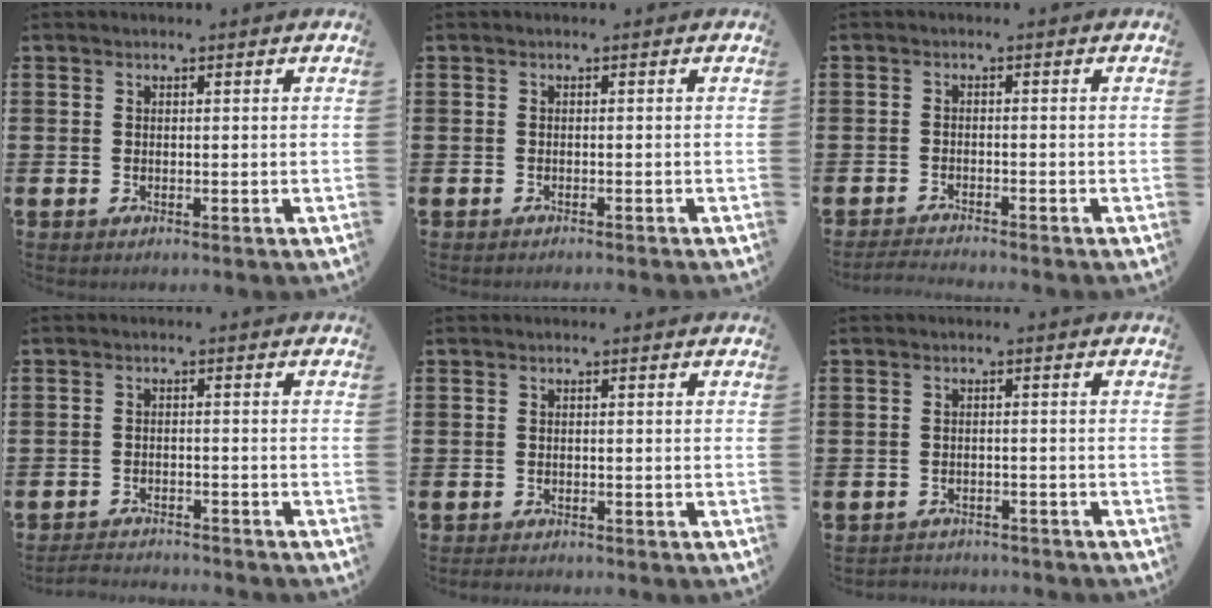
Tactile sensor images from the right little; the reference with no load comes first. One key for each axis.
{"total": 0.5, "fx": -0.5, "fy": -0.2, "fz": 0.0, "tx": 0.001, "ty": -0.001, "tz": -0.011}
{"total": 1.6, "fx": -1.6, "fy": -0.1, "fz": 0.3, "tx": -0.006, "ty": 0.004, "tz": -0.031}
{"total": 2.4, "fx": -2.4, "fy": 0.0, "fz": 0.0, "tx": -0.003, "ty": 0.003, "tz": -0.052}
{"total": 0.8, "fx": -0.8, "fy": 0.1, "fz": 0.0, "tx": -0.003, "ty": -0.001, "tz": -0.016}
{"total": 1.7, "fx": -1.7, "fy": 0.1, "fz": -0.3, "tx": -0.001, "ty": 0.004, "tz": -0.038}